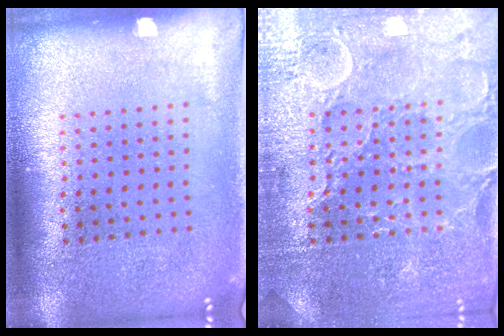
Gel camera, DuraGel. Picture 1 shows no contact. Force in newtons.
{"total": 3.9, "press": 3.8, "slide": 1.0}